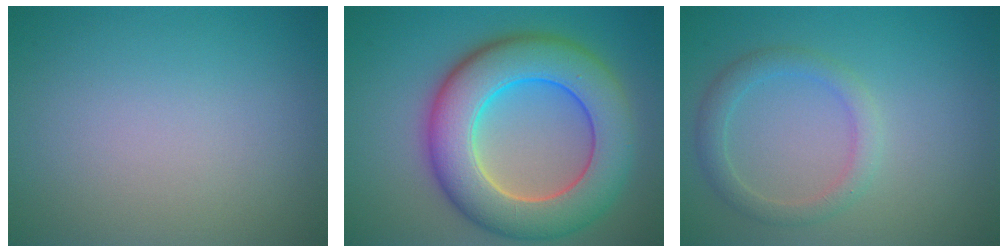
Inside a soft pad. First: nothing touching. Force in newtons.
{"total": 10.6, "press": 10.6, "slide": 0.5}
{"total": 2.4, "press": 2.4, "slide": 0.1}